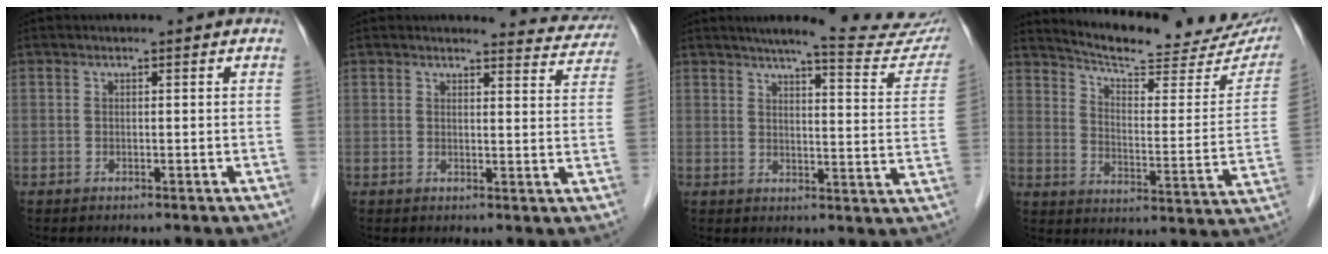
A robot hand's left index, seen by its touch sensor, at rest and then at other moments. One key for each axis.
{"total": 6.4, "fx": 6.3, "fy": 1.0, "fz": -0.3, "tx": 0.014, "ty": -0.029, "tz": 0.049}
{"total": 16.5, "fx": 15.1, "fy": 1.1, "fz": 6.7, "tx": -0.076, "ty": -0.053, "tz": 0.167}
{"total": 21.8, "fx": 19.6, "fy": 3.8, "fz": 8.6, "tx": -0.121, "ty": -0.052, "tz": 0.247}